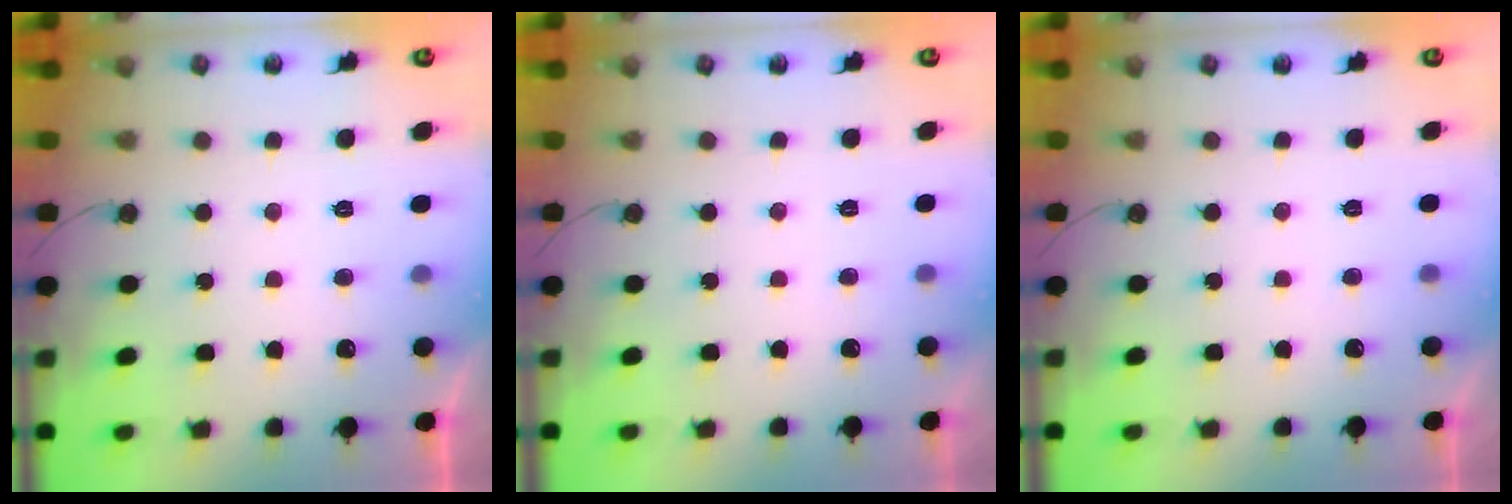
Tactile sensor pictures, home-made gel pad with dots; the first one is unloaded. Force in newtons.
{"total": 0.0}
{"total": 0.0}